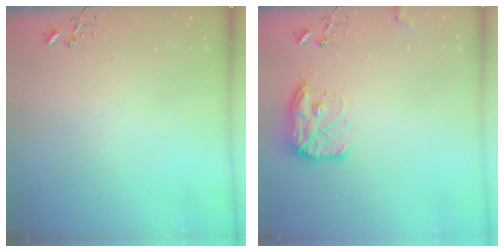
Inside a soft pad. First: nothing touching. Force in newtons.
{"total": 12.6, "press": 12.6, "slide": 0.6}